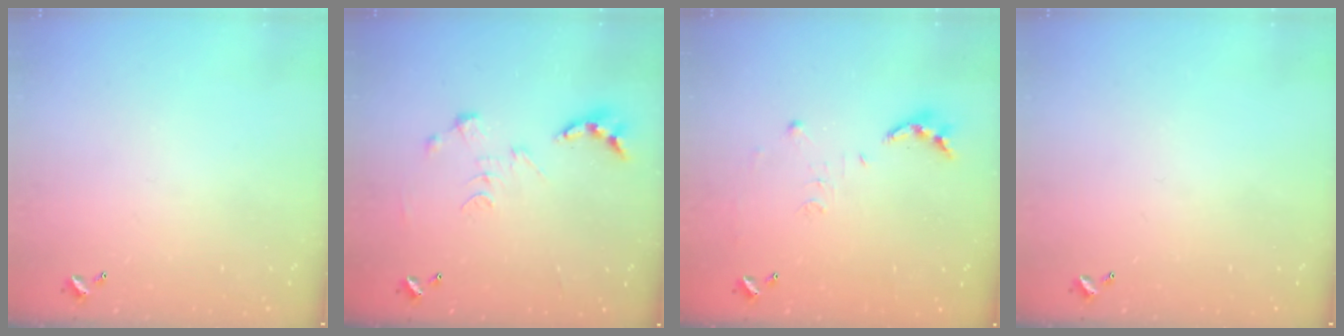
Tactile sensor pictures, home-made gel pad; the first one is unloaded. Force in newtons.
{"total": 0.0}
{"total": 7.0, "press": 7.0, "slide": 0.5}
{"total": 0.0}